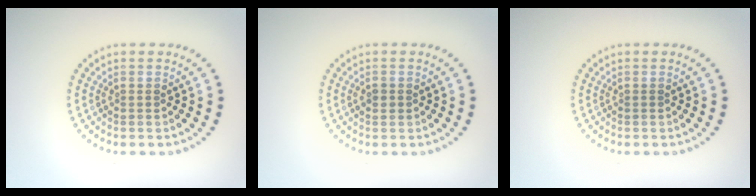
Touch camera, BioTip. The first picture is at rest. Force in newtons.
{"total": 1.1, "press": 1.1, "slide": 0.1}
{"total": 0.0}